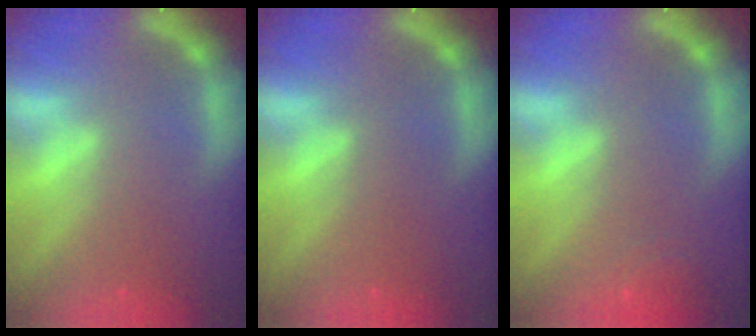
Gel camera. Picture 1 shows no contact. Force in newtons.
{"total": 0.0}
{"total": 2.5}